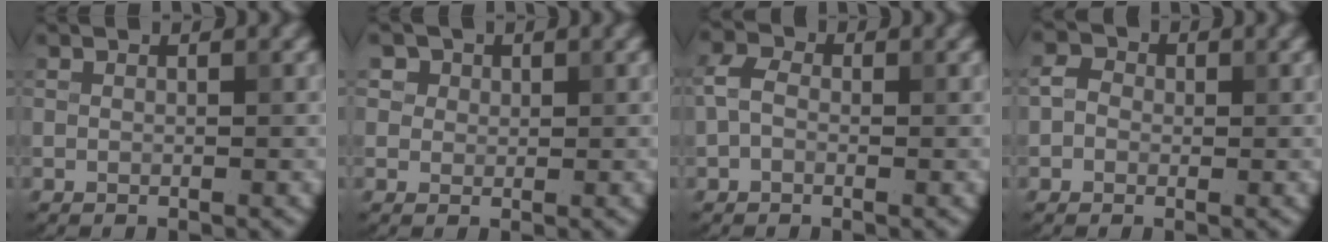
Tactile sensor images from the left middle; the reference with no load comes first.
{"total": 3.7, "force": [2.1, 2.7, 1.4], "torque": [-0.033, 0.003, 0.028]}
{"total": 2.3, "force": [-0.3, 1.7, 1.5], "torque": [-0.034, 0.009, -0.017]}
{"total": 1.8, "force": [-0.2, 1.6, 0.8], "torque": [-0.011, 0.003, -0.011]}